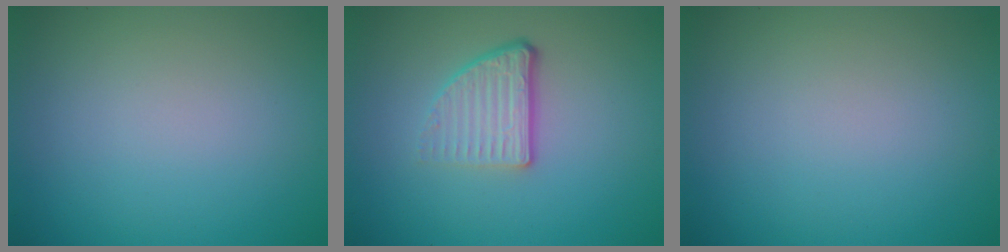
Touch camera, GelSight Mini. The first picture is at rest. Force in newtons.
{"total": 3.8, "press": 2.4, "slide": 2.9}
{"total": 0.0}